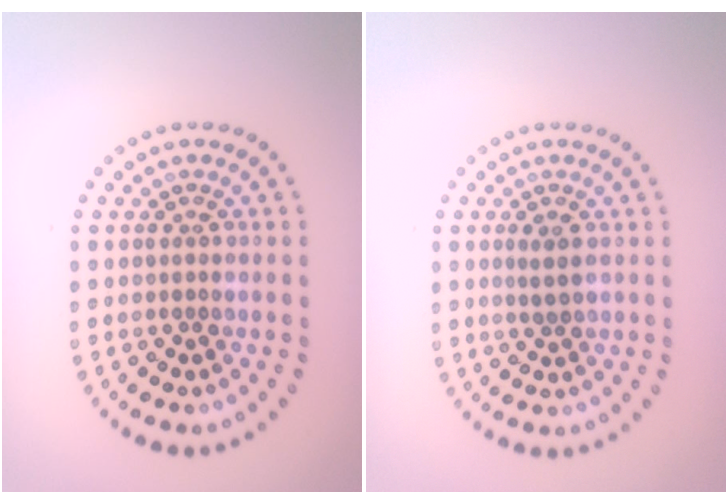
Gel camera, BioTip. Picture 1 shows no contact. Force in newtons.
{"total": 0.8, "press": 0.6, "slide": 0.6}